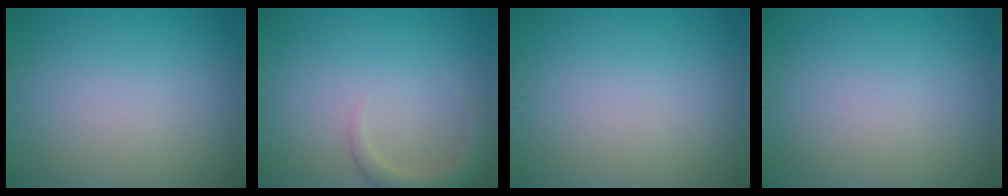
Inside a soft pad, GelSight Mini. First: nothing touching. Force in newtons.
{"total": 2.4, "press": 2.4, "slide": 0.3}
{"total": 0.0}
{"total": 0.0}